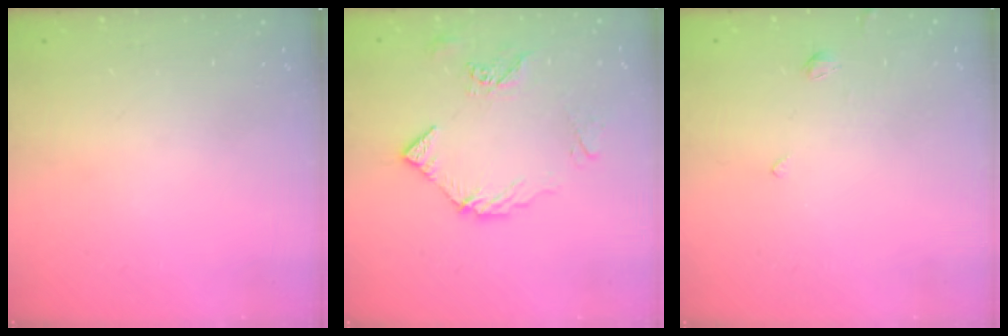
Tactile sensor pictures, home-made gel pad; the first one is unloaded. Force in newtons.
{"total": 8.0, "press": 8.0, "slide": 0.8}
{"total": 0.8, "press": 0.7, "slide": 0.4}